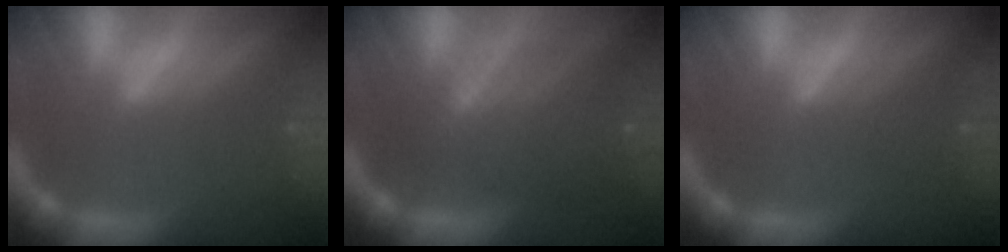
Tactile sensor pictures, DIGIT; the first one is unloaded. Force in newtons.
{"total": 7.1}
{"total": 2.0}